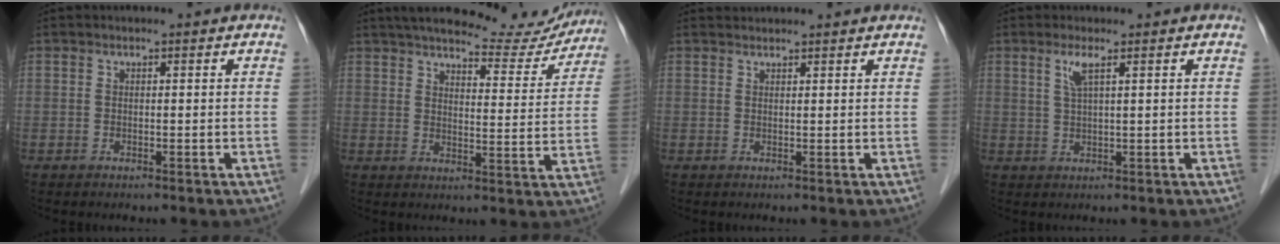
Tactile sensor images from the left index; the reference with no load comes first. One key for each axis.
{"total": 17.4, "fx": 15.9, "fy": 3.8, "fz": 6.0, "tx": -0.074, "ty": -0.006, "tz": 0.197}
{"total": 3.6, "fx": 3.5, "fy": 0.4, "fz": 0.3, "tx": -0.009, "ty": 0.030, "tz": 0.048}
{"total": 2.6, "fx": 1.4, "fy": 0.0, "fz": 2.2, "tx": -0.053, "ty": 0.000, "tz": 0.031}